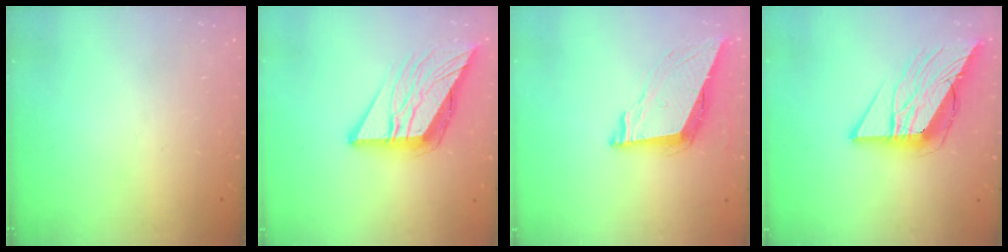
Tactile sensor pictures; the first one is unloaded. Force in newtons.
{"total": 12.2, "press": 12.1, "slide": 1.4}
{"total": 9.0, "press": 8.6, "slide": 2.9}
{"total": 14.7, "press": 14.6, "slide": 1.7}